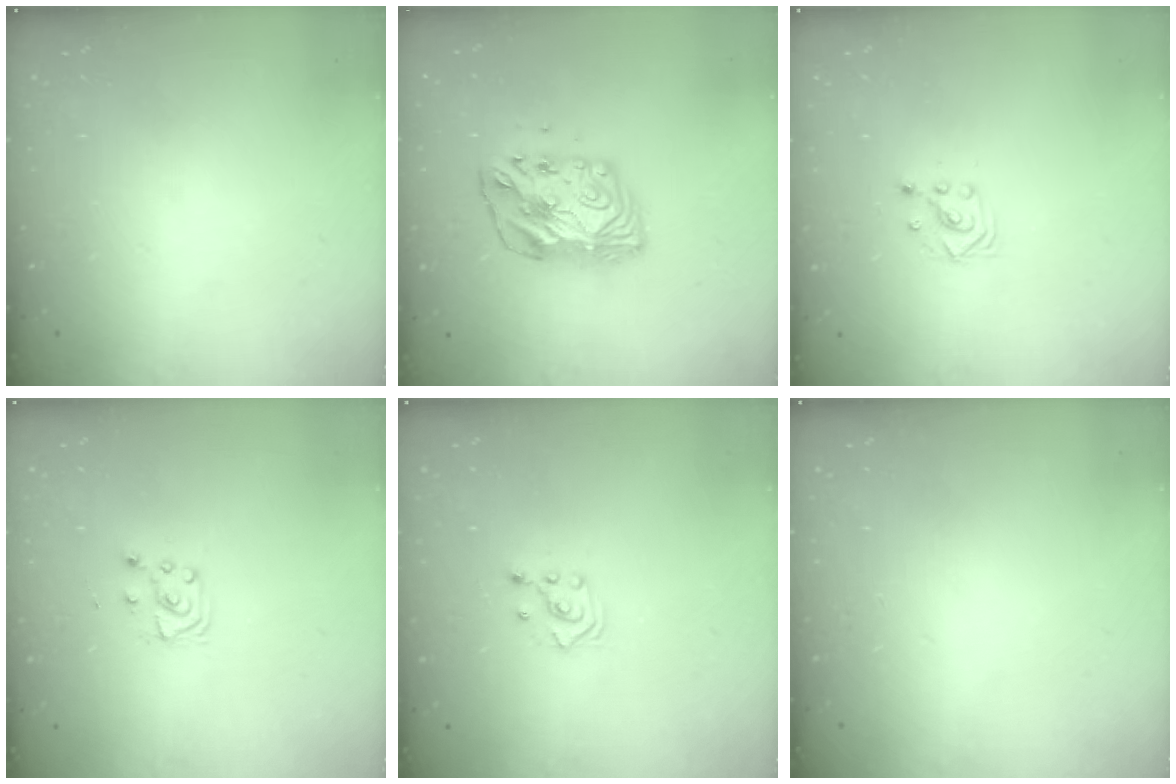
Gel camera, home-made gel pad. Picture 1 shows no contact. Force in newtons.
{"total": 9.6, "press": 9.5, "slide": 1.0}
{"total": 3.0, "press": 3.0, "slide": 0.4}
{"total": 4.9, "press": 4.9, "slide": 0.5}
{"total": 2.6, "press": 2.4, "slide": 1.0}
{"total": 0.0}